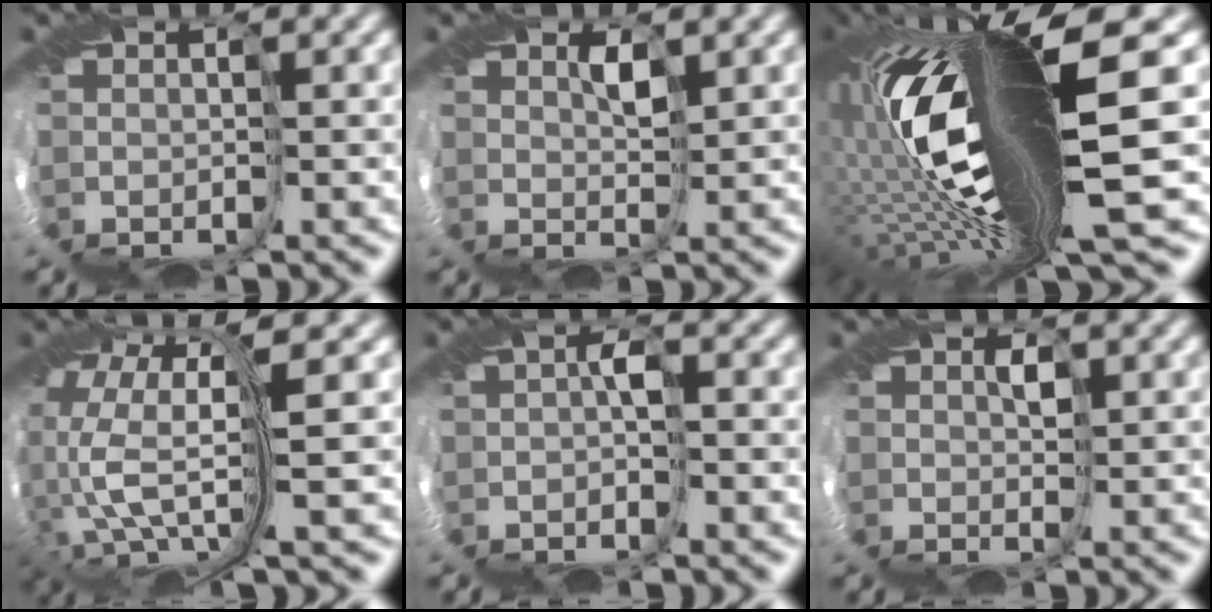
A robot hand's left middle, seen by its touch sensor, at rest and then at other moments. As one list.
[{"total": 1.3, "force": [1.0, -0.6, 0.5], "torque": [-0.017, 0.006, 0.022]}, {"total": 18.5, "force": [-0.7, 3.2, 18.2], "torque": [-0.331, -0.035, 0.007]}, {"total": 7.4, "force": [1.4, 1.3, 7.1], "torque": [-0.157, 0.005, 0.025]}, {"total": 1.0, "force": [-0.5, -0.1, 0.9], "torque": [-0.022, 0.004, -0.012]}, {"total": 0.6, "force": [0.6, 0.1, 0.1], "torque": [-0.004, 0.002, 0.015]}]